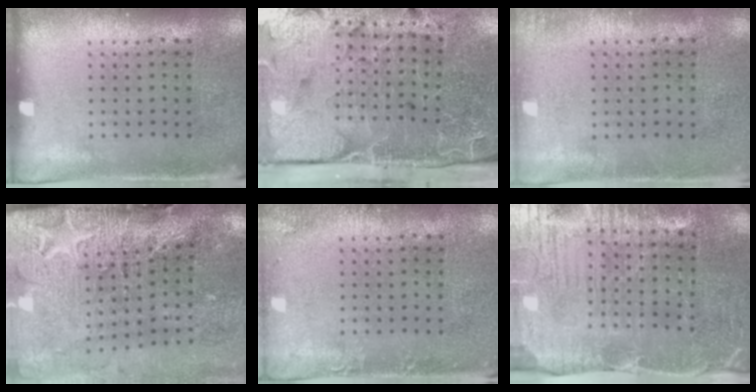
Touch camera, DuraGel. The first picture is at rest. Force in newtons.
{"total": 4.9, "press": 3.9, "slide": 3.0}
{"total": 0.7, "press": 0.7, "slide": 0.1}
{"total": 3.6, "press": 3.3, "slide": 1.4}
{"total": 1.3, "press": 1.3, "slide": 0.0}
{"total": 3.9, "press": 3.9, "slide": 0.4}